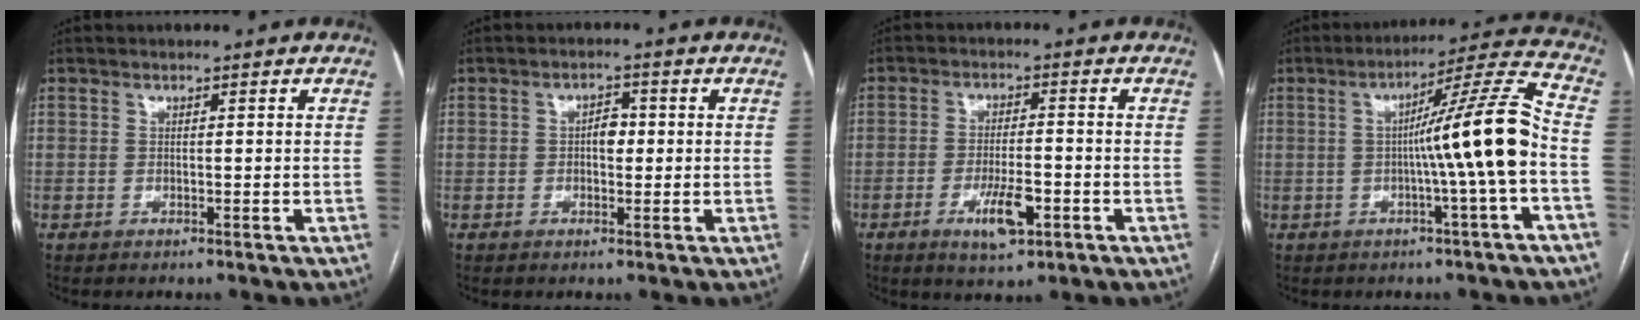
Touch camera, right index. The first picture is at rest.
{"total": 2.7, "force": [0.0, 1.5, 2.2], "torque": [-0.030, 0.008, -0.002]}
{"total": 6.6, "force": [-2.9, 1.8, 5.6], "torque": [-0.103, -0.006, -0.043]}
{"total": 12.3, "force": [-1.8, -1.8, 12.0], "torque": [-0.179, 0.017, -0.030]}